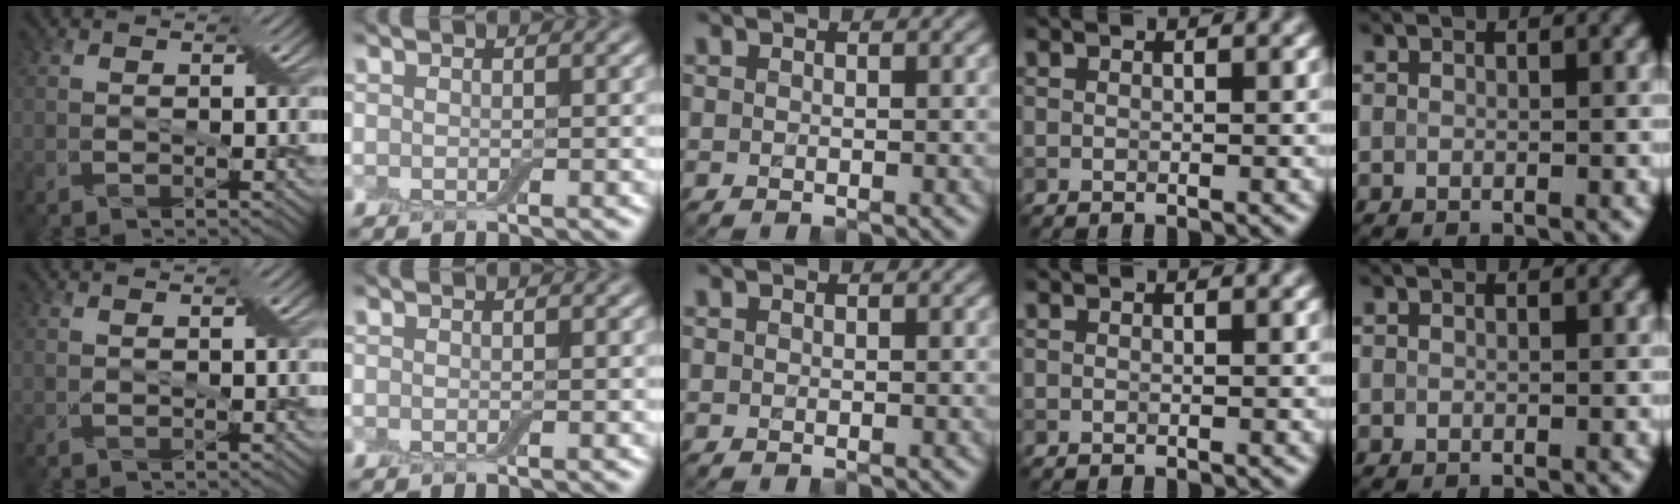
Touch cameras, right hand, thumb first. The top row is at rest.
{"thumb": {"total": 0.7, "force": [0.6, -0.2, 0.1], "torque": [-0.003, -0.003, 0.013]}}